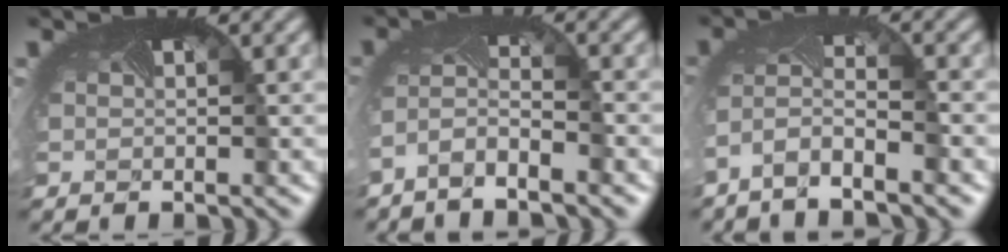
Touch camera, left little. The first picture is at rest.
{"total": 2.9, "force": [-2.6, 0.1, 1.5], "torque": [-0.037, -0.005, -0.054]}
{"total": 4.0, "force": [-3.0, 0.5, 2.5], "torque": [-0.060, -0.006, -0.062]}